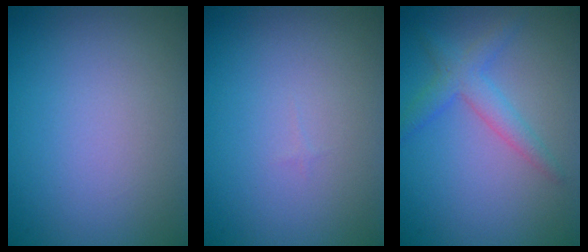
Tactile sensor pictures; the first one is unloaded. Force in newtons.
{"total": 0.0}
{"total": 2.6, "press": 2.6, "slide": 0.1}